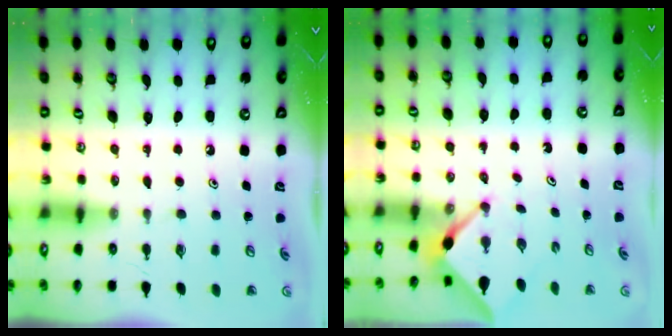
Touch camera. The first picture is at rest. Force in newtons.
{"total": 3.2, "press": 3.2, "slide": 0.3}